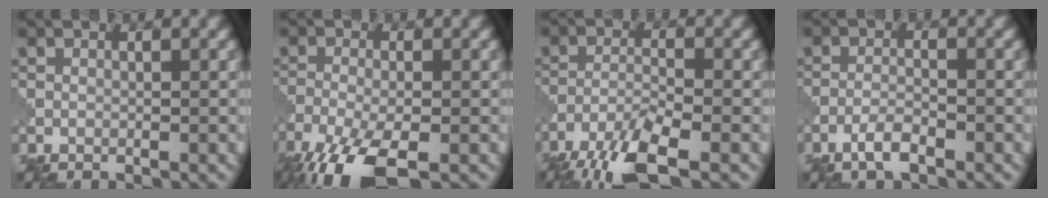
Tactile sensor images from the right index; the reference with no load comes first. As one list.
[{"total": 7.5, "force": [-4.8, 2.2, 5.3], "torque": [-0.113, -0.022, -0.095]}, {"total": 6.8, "force": [-5.0, 1.4, 4.5], "torque": [-0.086, -0.010, -0.100]}, {"total": 2.2, "force": [-1.5, 0.4, 1.5], "torque": [-0.030, 0.004, -0.035]}]